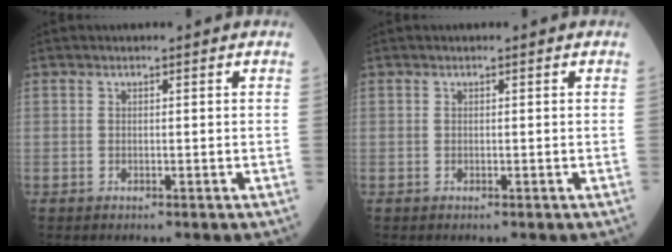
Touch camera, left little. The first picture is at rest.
{"total": 0.0}